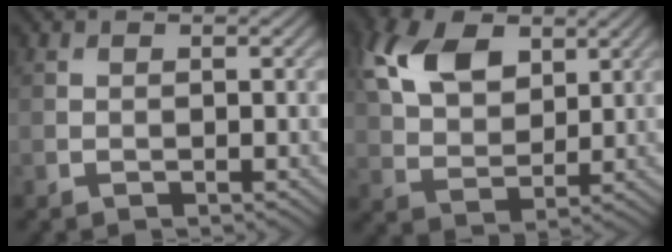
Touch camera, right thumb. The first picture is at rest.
{"total": 9.5, "force": [4.2, 5.7, 6.3], "torque": [-0.166, 0.015, 0.078]}